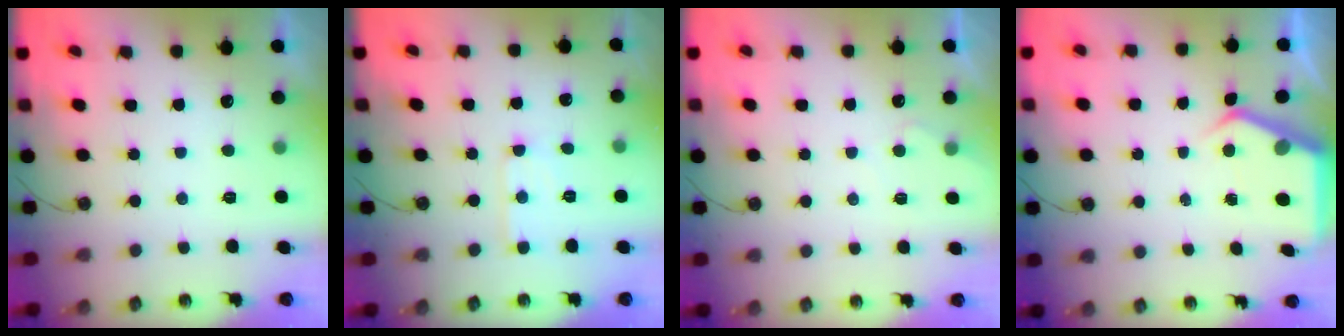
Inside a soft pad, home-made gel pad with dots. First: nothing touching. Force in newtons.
{"total": 5.6, "press": 5.6, "slide": 0.4}
{"total": 3.9, "press": 3.9, "slide": 0.5}
{"total": 5.1, "press": 5.1, "slide": 0.3}